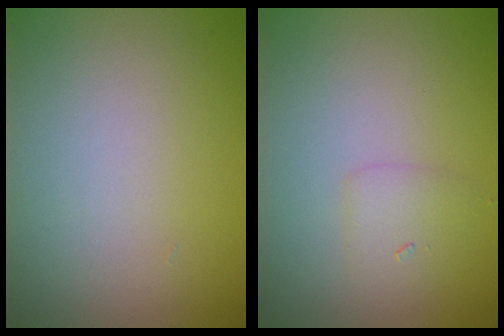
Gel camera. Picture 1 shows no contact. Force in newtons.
{"total": 1.5, "press": 1.5, "slide": 0.2}